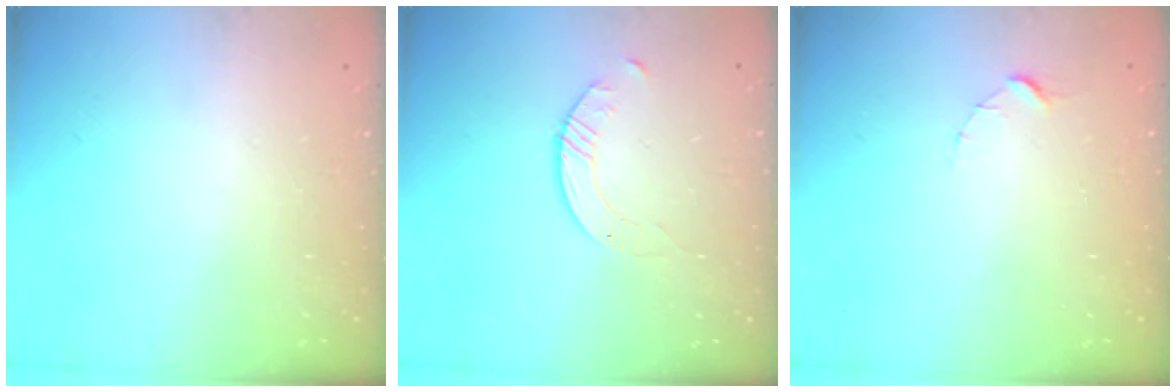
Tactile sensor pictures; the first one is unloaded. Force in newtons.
{"total": 1.7, "press": 1.7, "slide": 0.2}
{"total": 1.5, "press": 1.5, "slide": 0.2}